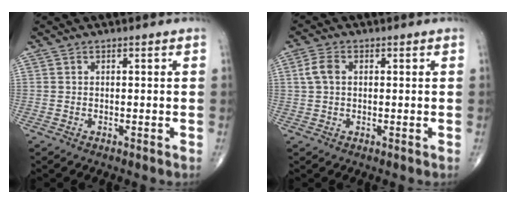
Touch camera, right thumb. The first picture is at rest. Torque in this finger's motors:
{"motor_torque": [-0.05, 0.07, 0.13, -0.28, 0.11]}